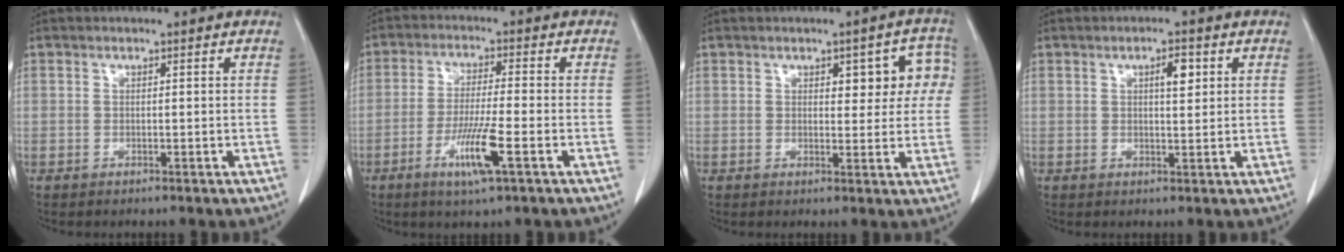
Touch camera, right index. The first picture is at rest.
{"total": 7.9, "force": [-3.3, 0.0, 7.1], "torque": [-0.137, -0.018, -0.062]}
{"total": 6.2, "force": [1.7, 3.0, 5.2], "torque": [-0.044, 0.023, 0.021]}
{"total": 3.1, "force": [1.2, 0.9, 2.8], "torque": [-0.046, 0.000, 0.017]}